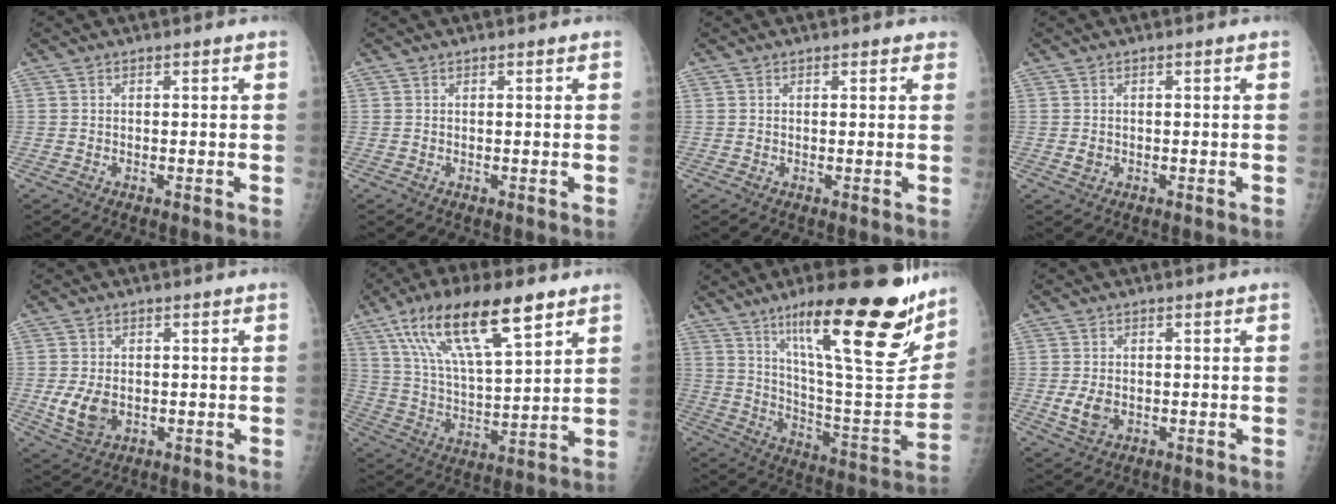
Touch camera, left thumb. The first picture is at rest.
{"total": 0.0}
{"total": 1.3, "force": [1.0, 0.6, 0.6], "torque": [0.004, -0.002, 0.008]}
{"total": 1.2, "force": [-0.1, 1.0, 0.6], "torque": [-0.007, 0.000, 0.002]}
{"total": 6.2, "force": [-0.8, 4.3, 4.4], "torque": [-0.079, -0.009, -0.006]}
{"total": 20.1, "force": [11.2, 6.3, 15.5], "torque": [-0.265, -0.023, 0.207]}
{"total": 28.3, "force": [17.0, 6.2, 21.7], "torque": [-0.301, -0.072, 0.275]}
{"total": 4.0, "force": [-0.6, 2.8, 2.8], "torque": [-0.052, -0.005, -0.005]}